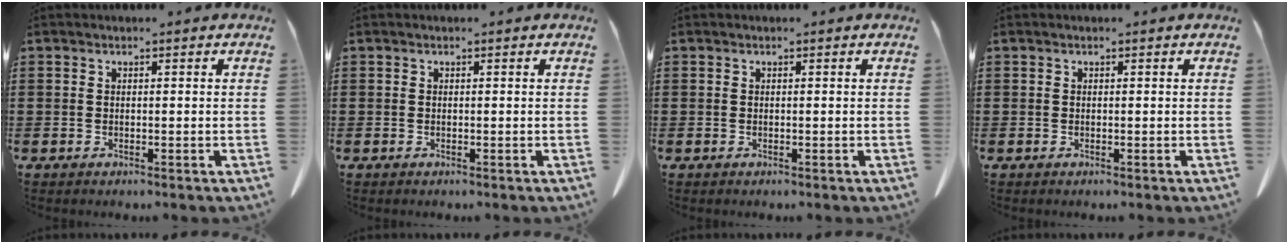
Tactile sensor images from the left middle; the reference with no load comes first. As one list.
[{"total": 0.0}, {"total": 0.0}, {"total": 0.0}]